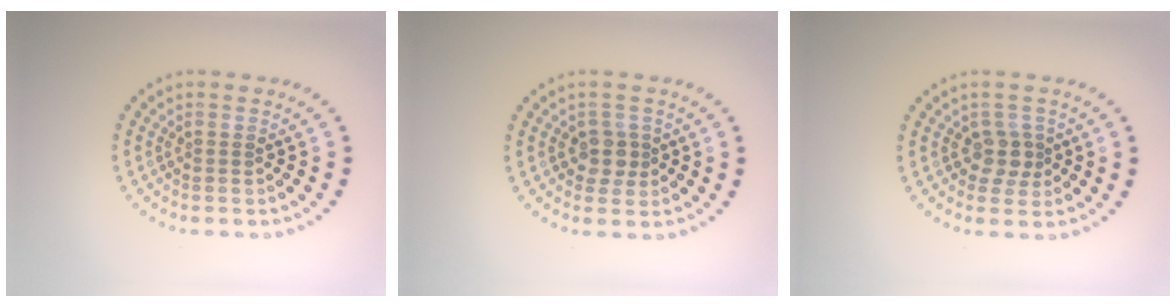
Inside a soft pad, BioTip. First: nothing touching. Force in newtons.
{"total": 2.0, "press": 1.8, "slide": 0.8}
{"total": 2.0, "press": 1.7, "slide": 1.1}